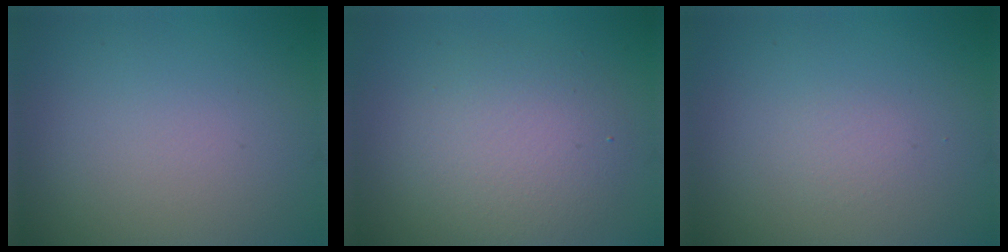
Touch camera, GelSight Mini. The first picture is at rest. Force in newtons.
{"total": 4.3, "press": 4.3, "slide": 0.1}
{"total": 0.0}